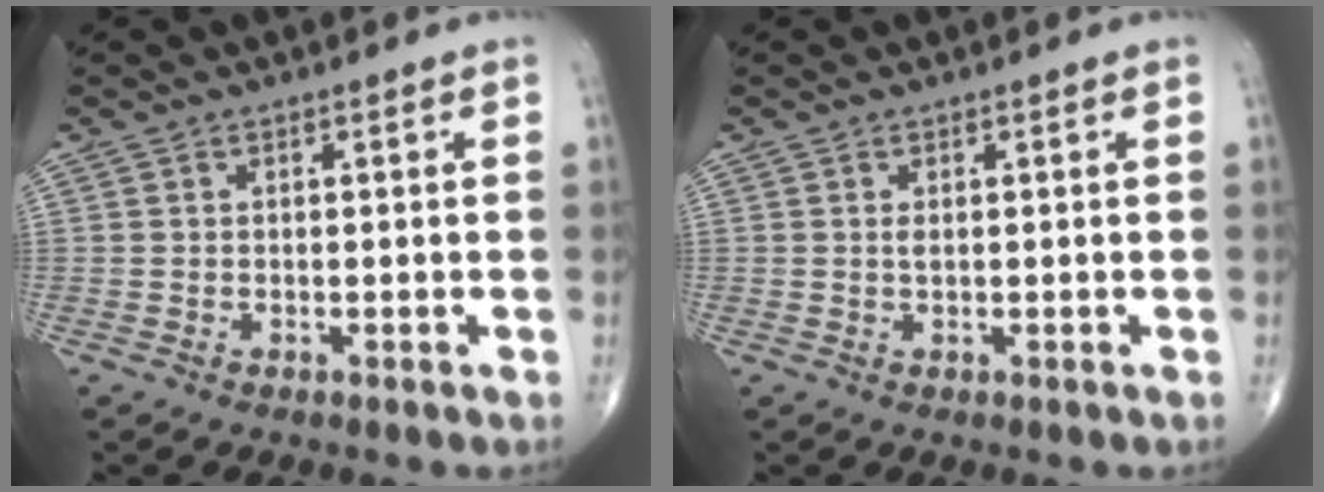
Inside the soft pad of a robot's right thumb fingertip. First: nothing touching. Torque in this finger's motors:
{"motor_torque": [0.34, 0.15, 0.21, -0.11, -0.01]}